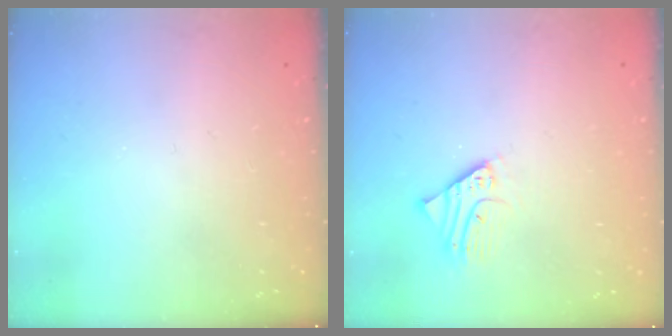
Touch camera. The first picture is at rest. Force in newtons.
{"total": 2.3, "press": 2.3, "slide": 0.2}